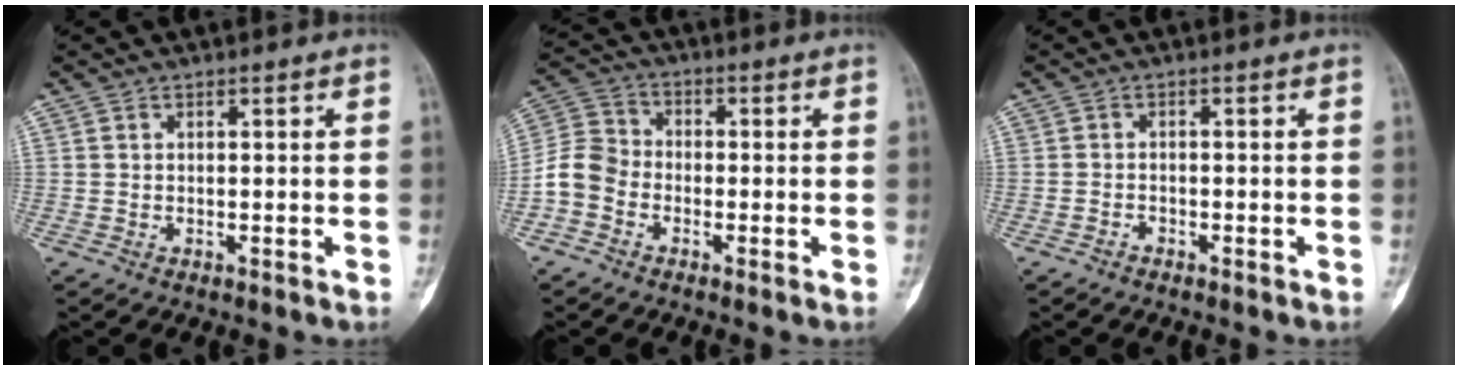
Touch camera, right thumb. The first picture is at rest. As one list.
[{"total": 6.7, "force": [-2.6, 5.5, 2.9], "torque": [-0.048, 0.022, -0.065]}, {"total": 0.9, "force": [-0.8, 0.4, 0.1], "torque": [-0.002, 0.003, -0.017]}]